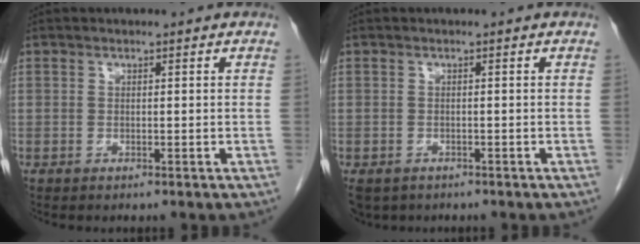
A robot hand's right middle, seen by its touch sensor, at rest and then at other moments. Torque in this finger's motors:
{"motor_torque": [0.44, -0.54, 0.30, 0.05]}